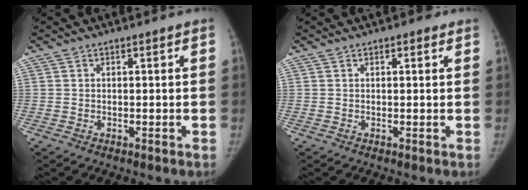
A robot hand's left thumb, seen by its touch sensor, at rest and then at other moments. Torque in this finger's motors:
{"motor_torque": [0.18, -0.02, 0.29, -0.11, 0.01]}